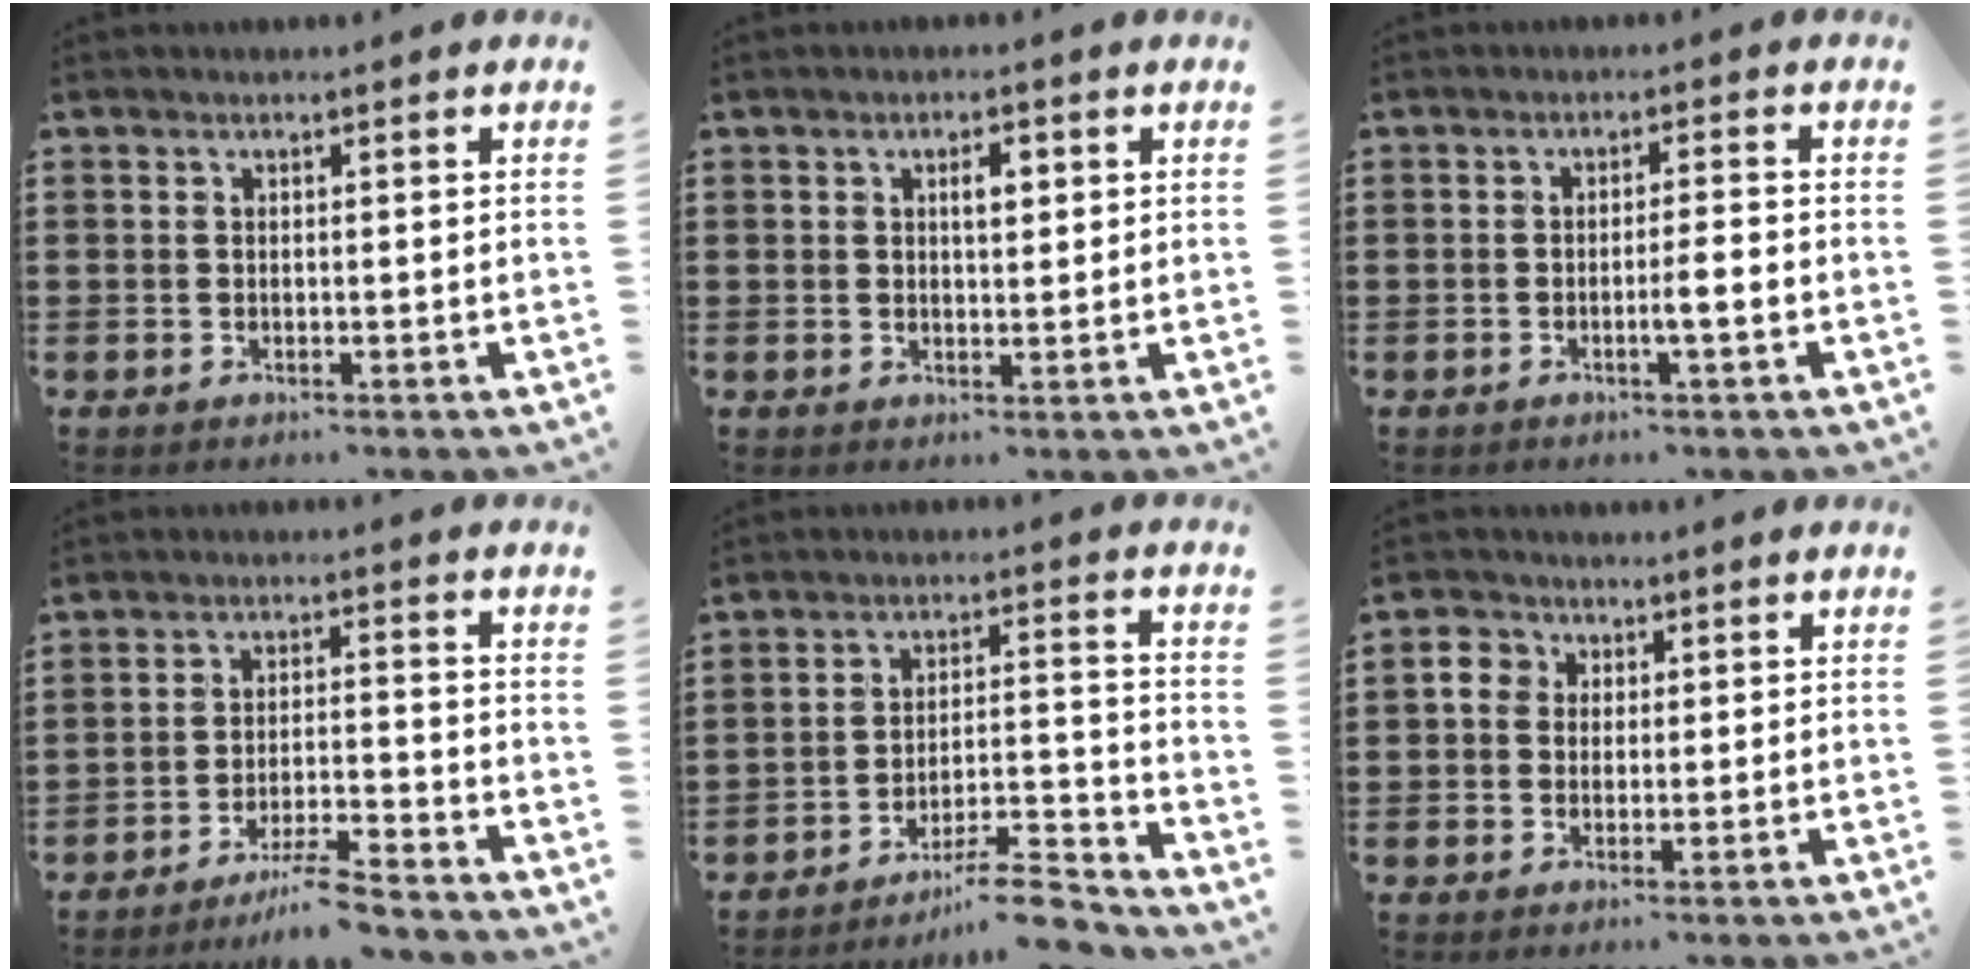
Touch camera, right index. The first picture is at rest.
{"total": 2.7, "force": [0.7, 1.0, 2.4], "torque": [-0.032, 0.001, 0.006]}
{"total": 2.9, "force": [-1.1, 0.0, 2.7], "torque": [-0.046, -0.003, -0.021]}
{"total": 5.7, "force": [-5.1, -0.2, 2.5], "torque": [-0.050, -0.009, -0.099]}
{"total": 8.6, "force": [-7.7, 0.7, 3.7], "torque": [-0.048, 0.019, -0.146]}
{"total": 3.7, "force": [0.6, 3.5, 1.3], "torque": [-0.039, 0.015, 0.007]}